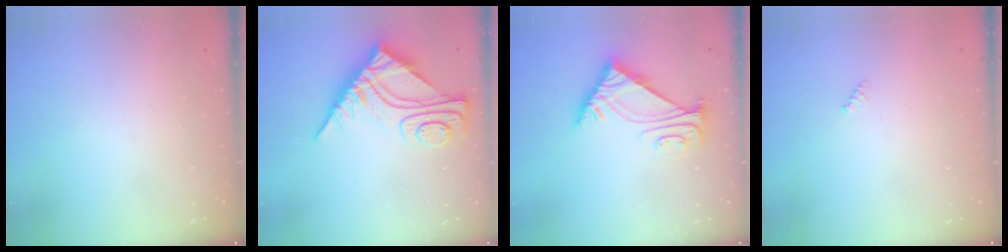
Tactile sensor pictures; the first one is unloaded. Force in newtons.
{"total": 12.1, "press": 12.0, "slide": 1.4}
{"total": 7.6, "press": 7.6, "slide": 0.7}
{"total": 2.0, "press": 2.0, "slide": 0.2}